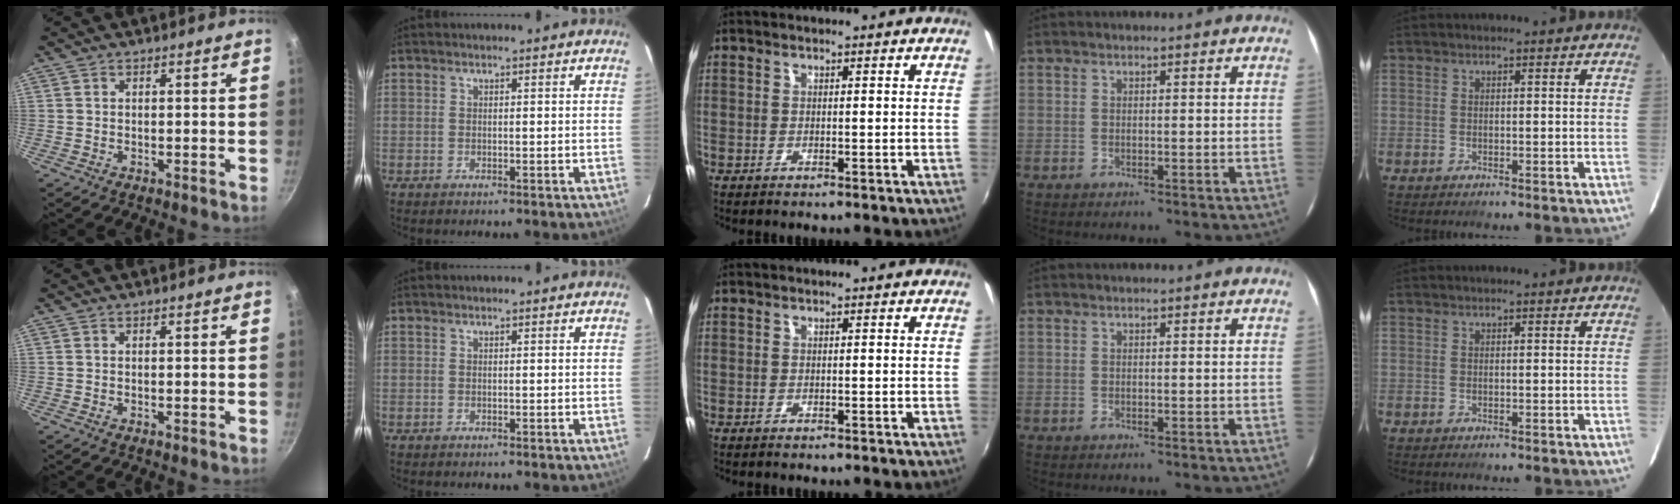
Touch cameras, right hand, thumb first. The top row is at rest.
{}